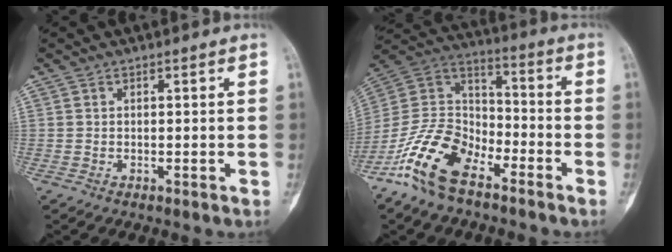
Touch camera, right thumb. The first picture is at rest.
{"total": 15.9, "force": [-10.0, 8.0, 9.4], "torque": [-0.175, 0.067, -0.201]}